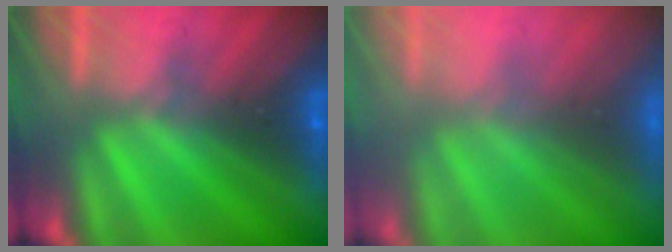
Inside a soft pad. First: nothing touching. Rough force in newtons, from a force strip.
{"total": 8.0}